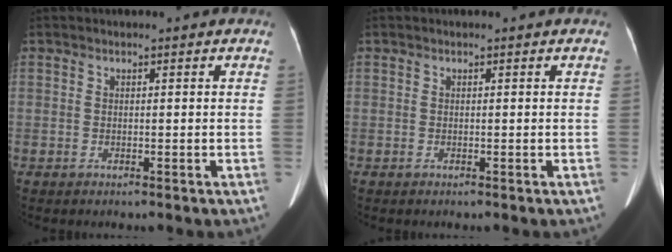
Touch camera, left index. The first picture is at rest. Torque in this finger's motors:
{"motor_torque": [0.02, 0.04, 0.00, 0.01]}